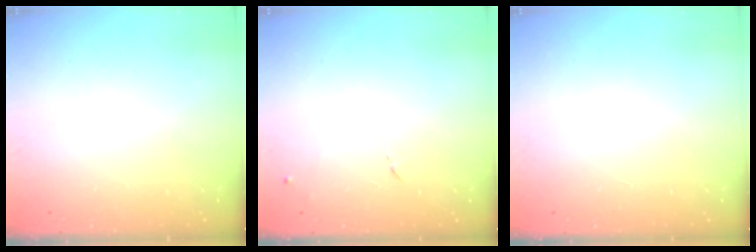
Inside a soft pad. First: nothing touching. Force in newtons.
{"total": 6.6, "press": 6.6, "slide": 0.4}
{"total": 1.5, "press": 1.5, "slide": 0.1}